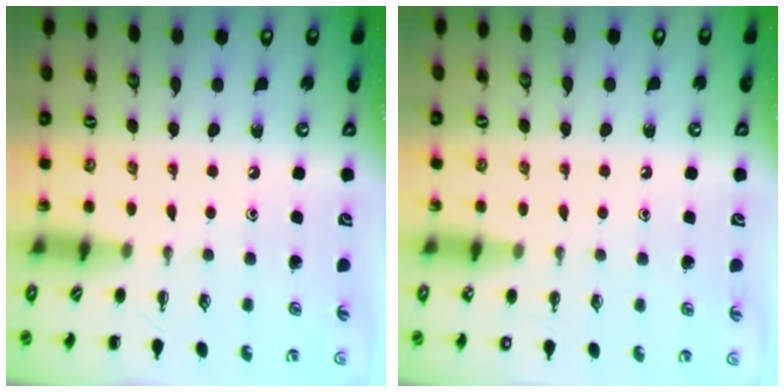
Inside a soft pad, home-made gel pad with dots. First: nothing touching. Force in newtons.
{"total": 2.3, "press": 2.2, "slide": 0.7}